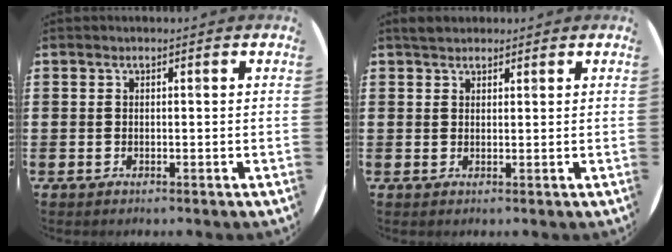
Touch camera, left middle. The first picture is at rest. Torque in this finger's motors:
{"motor_torque": [0.19, -0.13, 0.01, 0.03]}